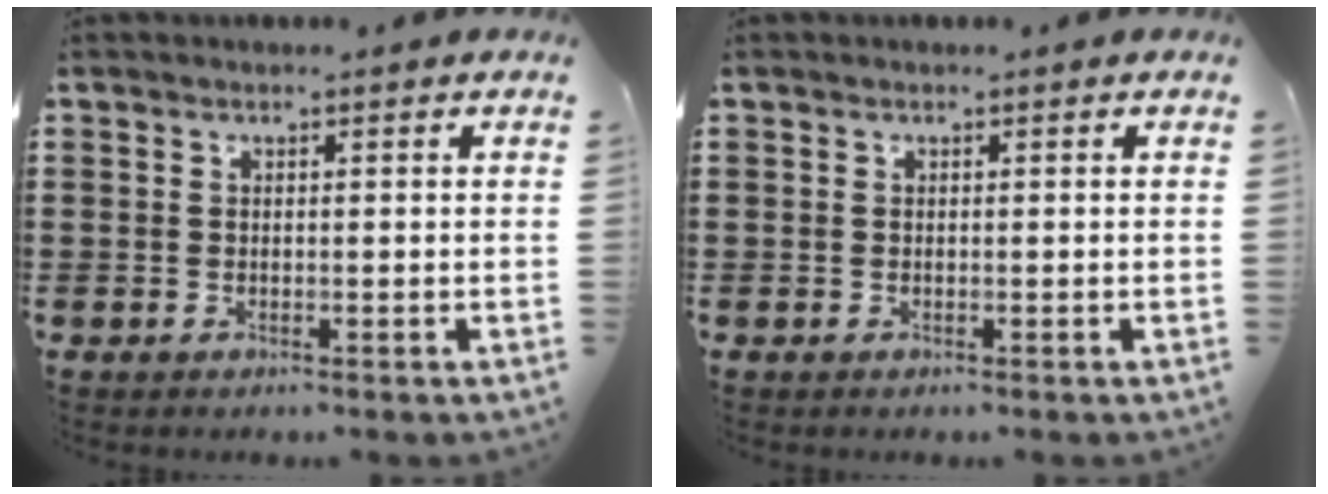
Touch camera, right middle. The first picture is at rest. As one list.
[{"total": 0.0}]